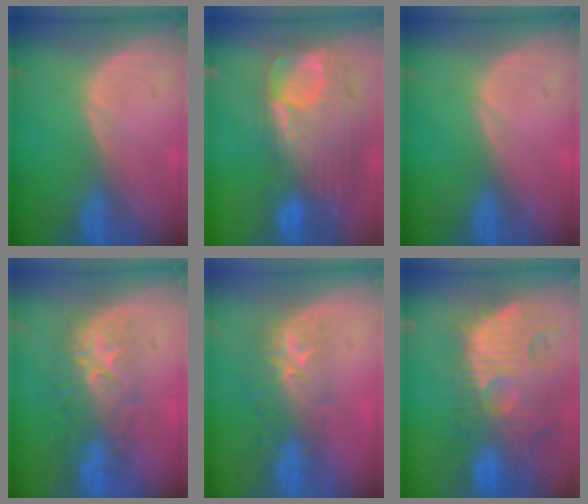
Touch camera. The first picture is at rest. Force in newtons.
{"total": 12.7, "press": 10.7, "slide": 6.8}
{"total": 0.0}
{"total": 8.0, "press": 7.8, "slide": 2.1}
{"total": 8.8, "press": 7.2, "slide": 4.9}
{"total": 14.4, "press": 12.5, "slide": 7.1}